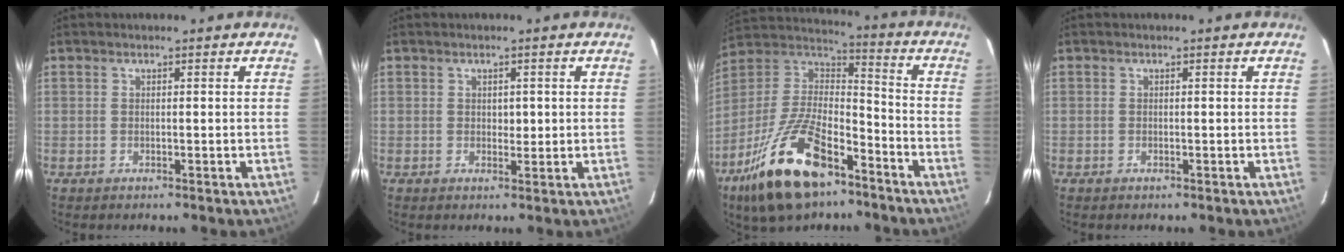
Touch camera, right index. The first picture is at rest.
{"total": 1.7, "force": [0.3, 1.1, 1.3], "torque": [-0.013, -0.001, 0.005]}
{"total": 19.8, "force": [-12.4, 7.2, 13.7], "torque": [-0.296, -0.007, -0.229]}
{"total": 0.0}